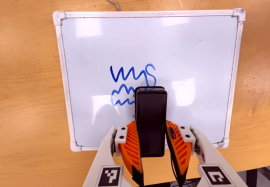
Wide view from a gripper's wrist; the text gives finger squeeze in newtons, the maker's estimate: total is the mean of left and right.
{"total": 5.0, "left": 3.7, "right": 6.2}